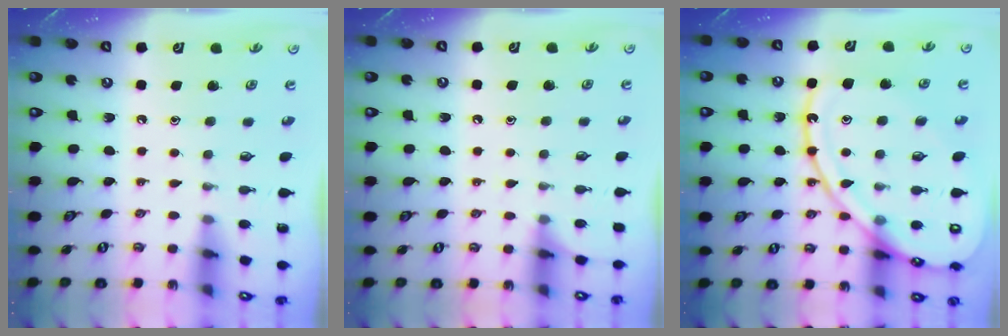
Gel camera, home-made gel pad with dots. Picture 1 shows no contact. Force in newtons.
{"total": 6.1, "press": 6.0, "slide": 0.9}
{"total": 17.3, "press": 17.2, "slide": 1.8}